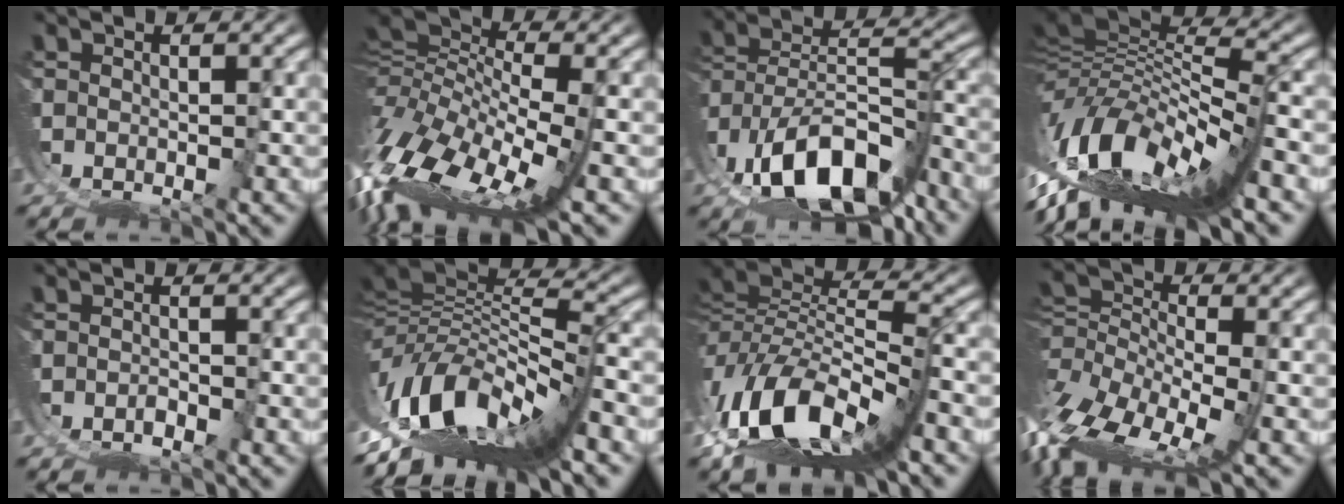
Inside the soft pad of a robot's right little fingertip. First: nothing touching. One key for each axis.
{"total": 12.6, "fx": 0.7, "fy": 7.0, "fz": 10.5, "tx": -0.212, "ty": -0.040, "tz": 0.035}
{"total": 8.7, "fx": -0.7, "fy": 5.2, "fz": 6.9, "tx": -0.115, "ty": -0.018, "tz": 0.003}
{"total": 18.2, "fx": -2.2, "fy": 10.0, "fz": 15.0, "tx": -0.261, "ty": -0.033, "tz": -0.018}
{"total": 1.1, "fx": -0.5, "fy": 0.8, "fz": 0.5, "tx": -0.008, "ty": -0.005, "tz": -0.007}
{"total": 16.5, "fx": -1.8, "fy": 9.0, "fz": 13.7, "tx": -0.243, "ty": -0.031, "tz": -0.013}
{"total": 12.9, "fx": -0.1, "fy": 7.4, "fz": 10.6, "tx": -0.199, "ty": -0.030, "tz": 0.008}
{"total": 10.4, "fx": 0.1, "fy": 6.2, "fz": 8.3, "tx": -0.171, "ty": -0.036, "tz": 0.024}